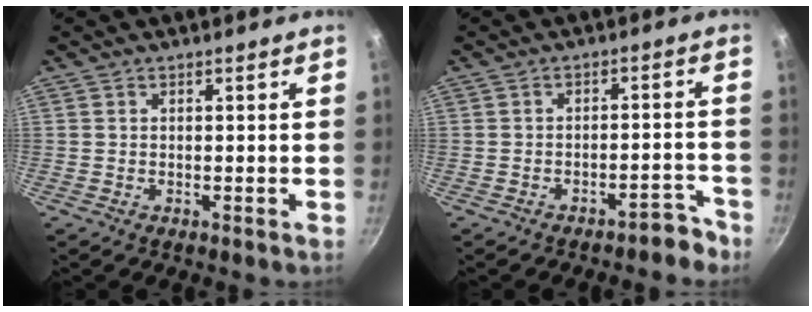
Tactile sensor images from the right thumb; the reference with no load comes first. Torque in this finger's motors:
{"motor_torque": [-0.16, 0.01, -0.20, 0.08, 0.05]}